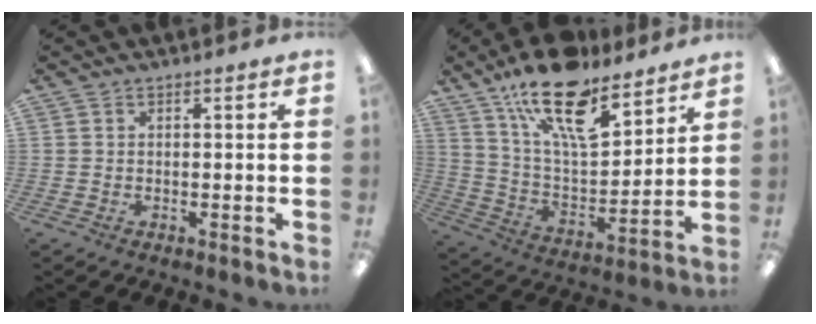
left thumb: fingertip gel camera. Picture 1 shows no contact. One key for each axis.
{"total": 20.4, "fx": 14.1, "fy": 8.0, "fz": 12.4, "tx": -0.205, "ty": -0.084, "tz": 0.245}